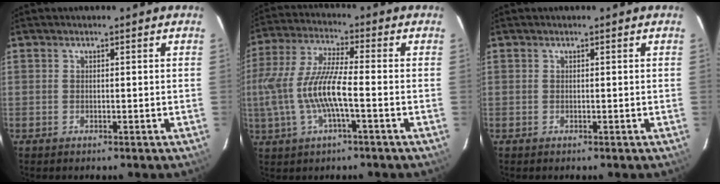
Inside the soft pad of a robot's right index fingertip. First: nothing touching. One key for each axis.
{"total": 12.9, "fx": -2.5, "fy": 2.4, "fz": 12.4, "tx": -0.255, "ty": -0.002, "tz": -0.044}
{"total": 0.0}